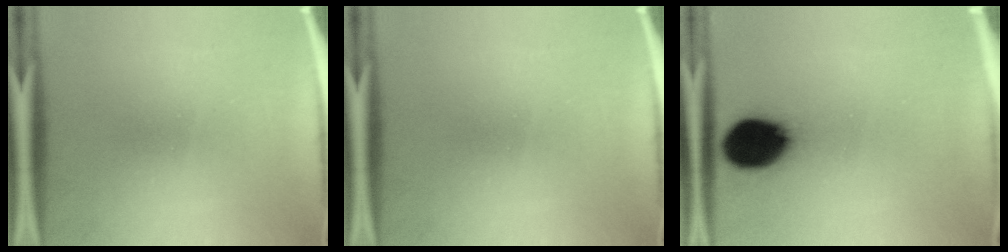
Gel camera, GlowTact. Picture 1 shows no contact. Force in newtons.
{"total": 0.0}
{"total": 15.2}